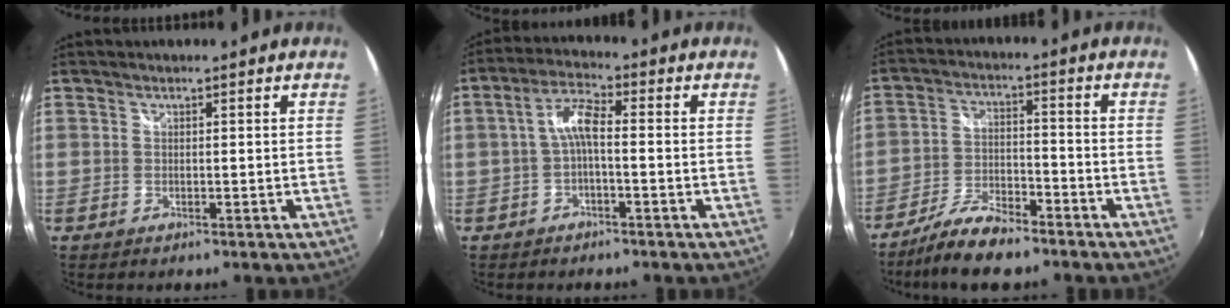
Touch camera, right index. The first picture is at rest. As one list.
[{"total": 4.9, "force": [-1.0, 1.2, 4.7], "torque": [-0.099, 0.014, -0.022]}, {"total": 10.2, "force": [-8.2, 2.8, 5.4], "torque": [-0.125, -0.009, -0.152]}]